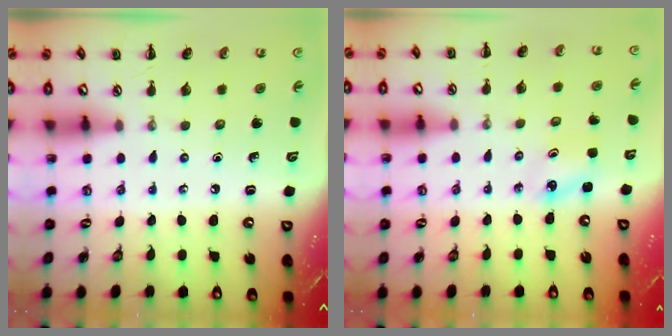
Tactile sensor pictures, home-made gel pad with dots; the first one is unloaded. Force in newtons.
{"total": 2.9, "press": 2.9, "slide": 0.6}